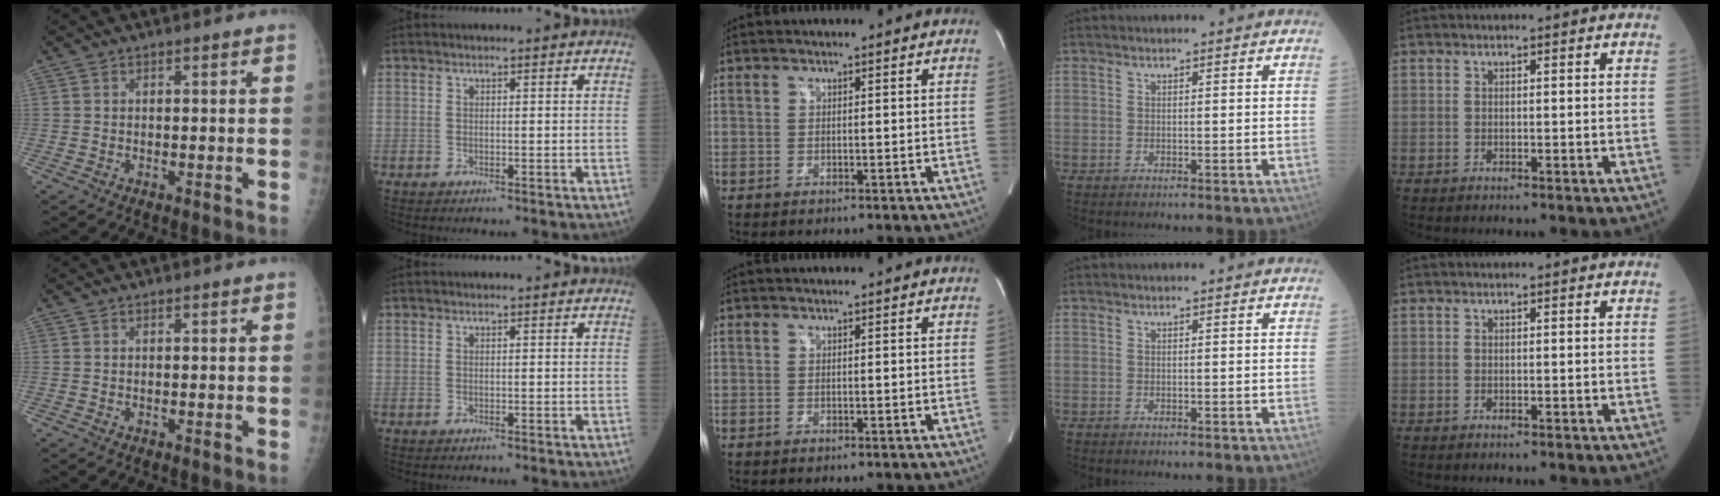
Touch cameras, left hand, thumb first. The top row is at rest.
{}